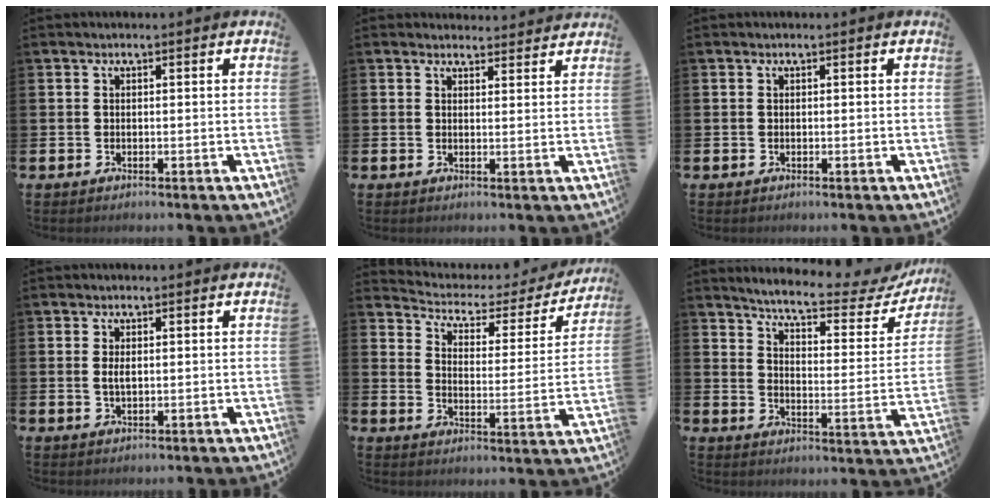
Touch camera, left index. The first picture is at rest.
{"total": 1.8, "force": [1.7, 0.5, -0.1], "torque": [0.008, -0.007, 0.030]}
{"total": 0.0}
{"total": 1.6, "force": [0.3, 0.7, 1.4], "torque": [-0.022, 0.001, 0.002]}
{"total": 4.1, "force": [3.5, 2.0, 1.1], "torque": [-0.049, -0.026, 0.049]}
{"total": 6.4, "force": [5.8, 0.7, 2.6], "torque": [-0.072, -0.041, 0.091]}